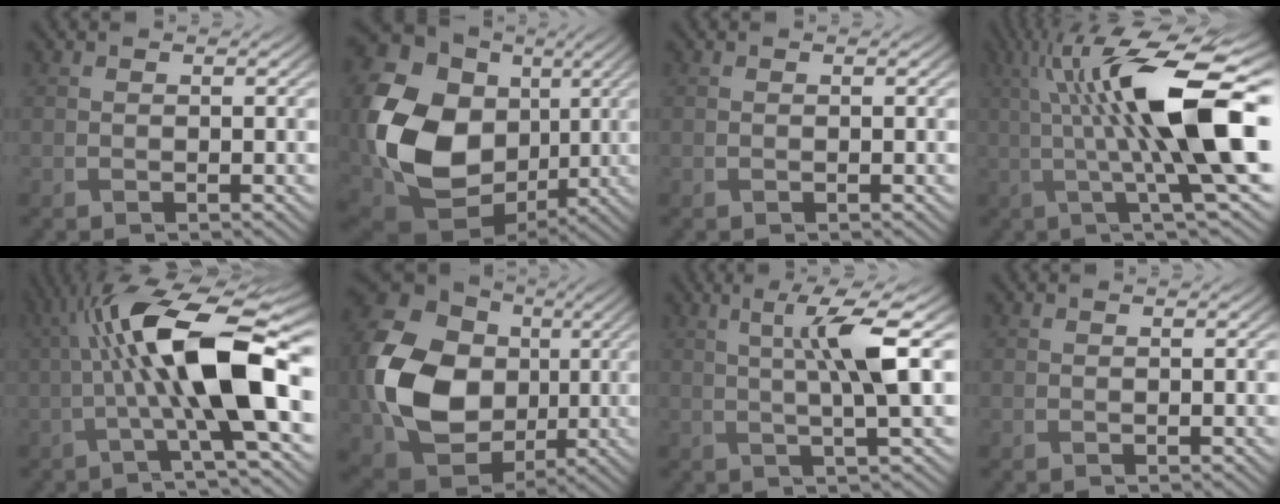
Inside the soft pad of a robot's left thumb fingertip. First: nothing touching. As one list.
[{"total": 20.3, "force": [-0.2, 15.6, 13.0], "torque": [-0.311, -0.036, 0.026]}, {"total": 0.0}, {"total": 16.0, "force": [1.8, 3.1, 15.6], "torque": [-0.256, 0.004, 0.035]}, {"total": 13.3, "force": [-0.3, 2.6, 13.0], "torque": [-0.222, 0.022, -0.012]}, {"total": 17.4, "force": [-0.1, 13.8, 10.6], "torque": [-0.264, -0.028, 0.005]}, {"total": 6.7, "force": [1.4, 0.6, 6.6], "torque": [-0.124, 0.011, 0.027]}, {"total": 0.0}]